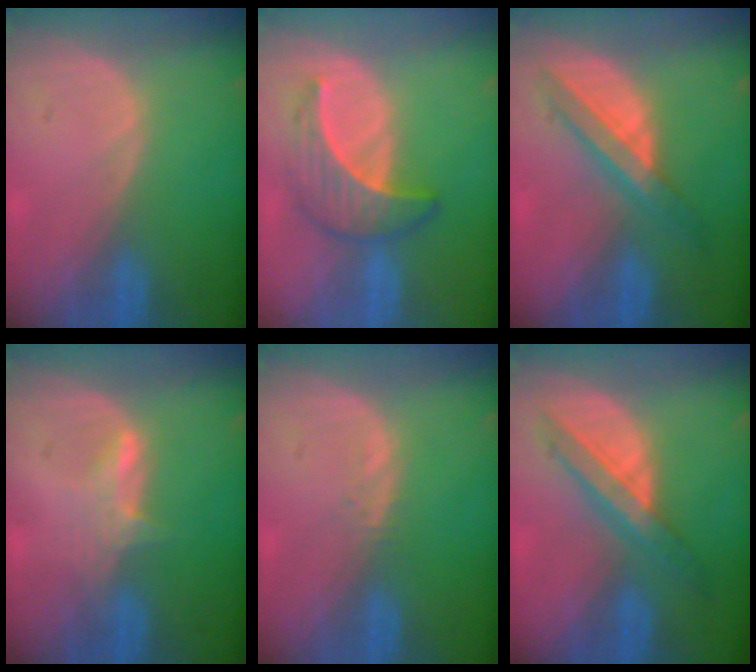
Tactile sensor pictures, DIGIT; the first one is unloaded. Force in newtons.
{"total": 6.9, "press": 6.4, "slide": 2.6}
{"total": 5.7, "press": 5.6, "slide": 1.4}
{"total": 2.9, "press": 2.9, "slide": 0.4}
{"total": 0.7, "press": 0.7, "slide": 0.1}
{"total": 6.1, "press": 6.0, "slide": 0.9}